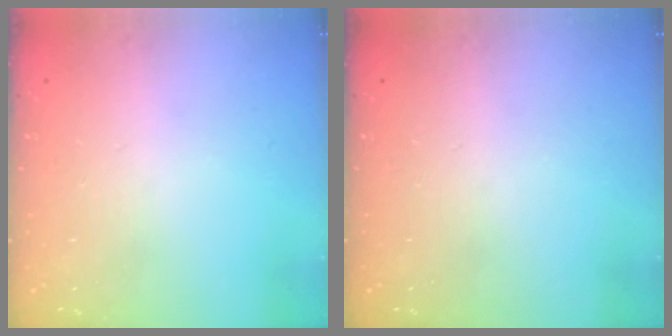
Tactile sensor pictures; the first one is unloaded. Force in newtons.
{"total": 0.0}